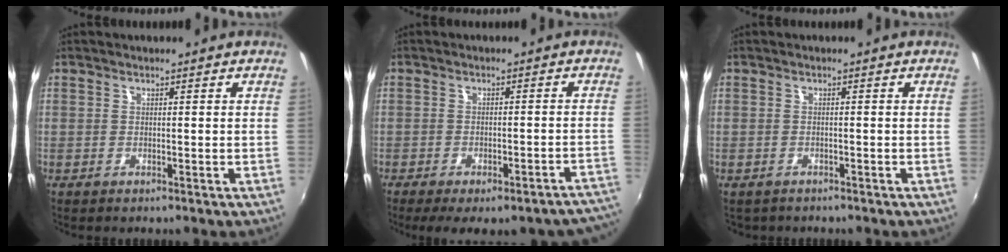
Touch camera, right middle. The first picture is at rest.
{"total": 14.7, "force": [-12.2, 3.3, 7.5], "torque": [-0.104, -0.018, -0.140]}
{"total": 1.3, "force": [-1.1, 0.6, 0.3], "torque": [-0.010, -0.005, -0.015]}